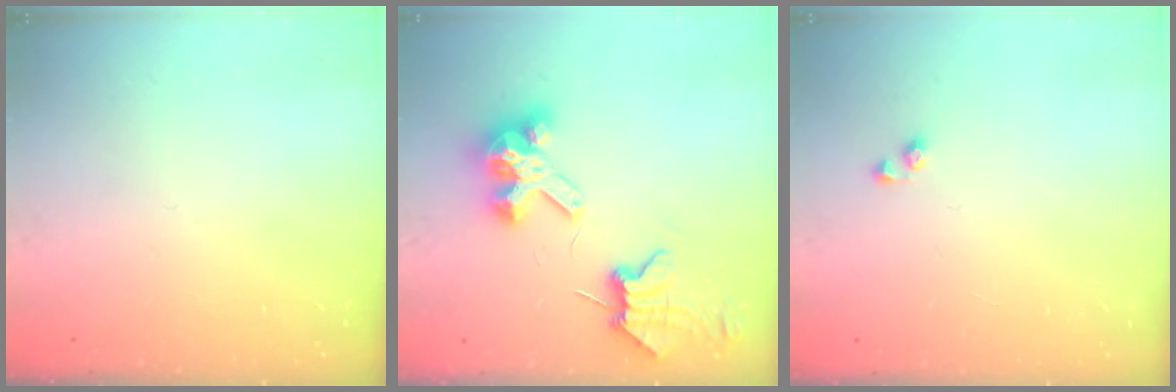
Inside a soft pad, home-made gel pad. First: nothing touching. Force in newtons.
{"total": 8.8, "press": 8.7, "slide": 0.9}
{"total": 3.1, "press": 3.1, "slide": 0.4}